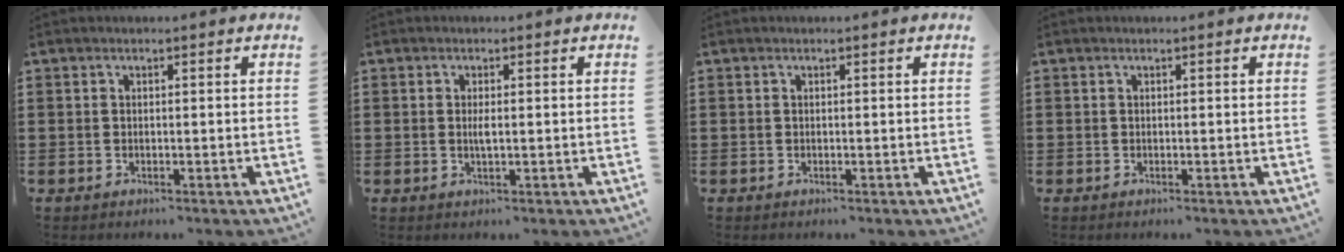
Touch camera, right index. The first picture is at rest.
{"total": 1.7, "force": [0.0, 0.4, 1.7], "torque": [-0.032, 0.000, -0.002]}
{"total": 0.0}
{"total": 0.0}